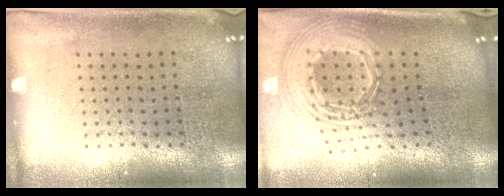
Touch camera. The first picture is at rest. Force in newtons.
{"total": 2.7, "press": 1.9, "slide": 2.0}